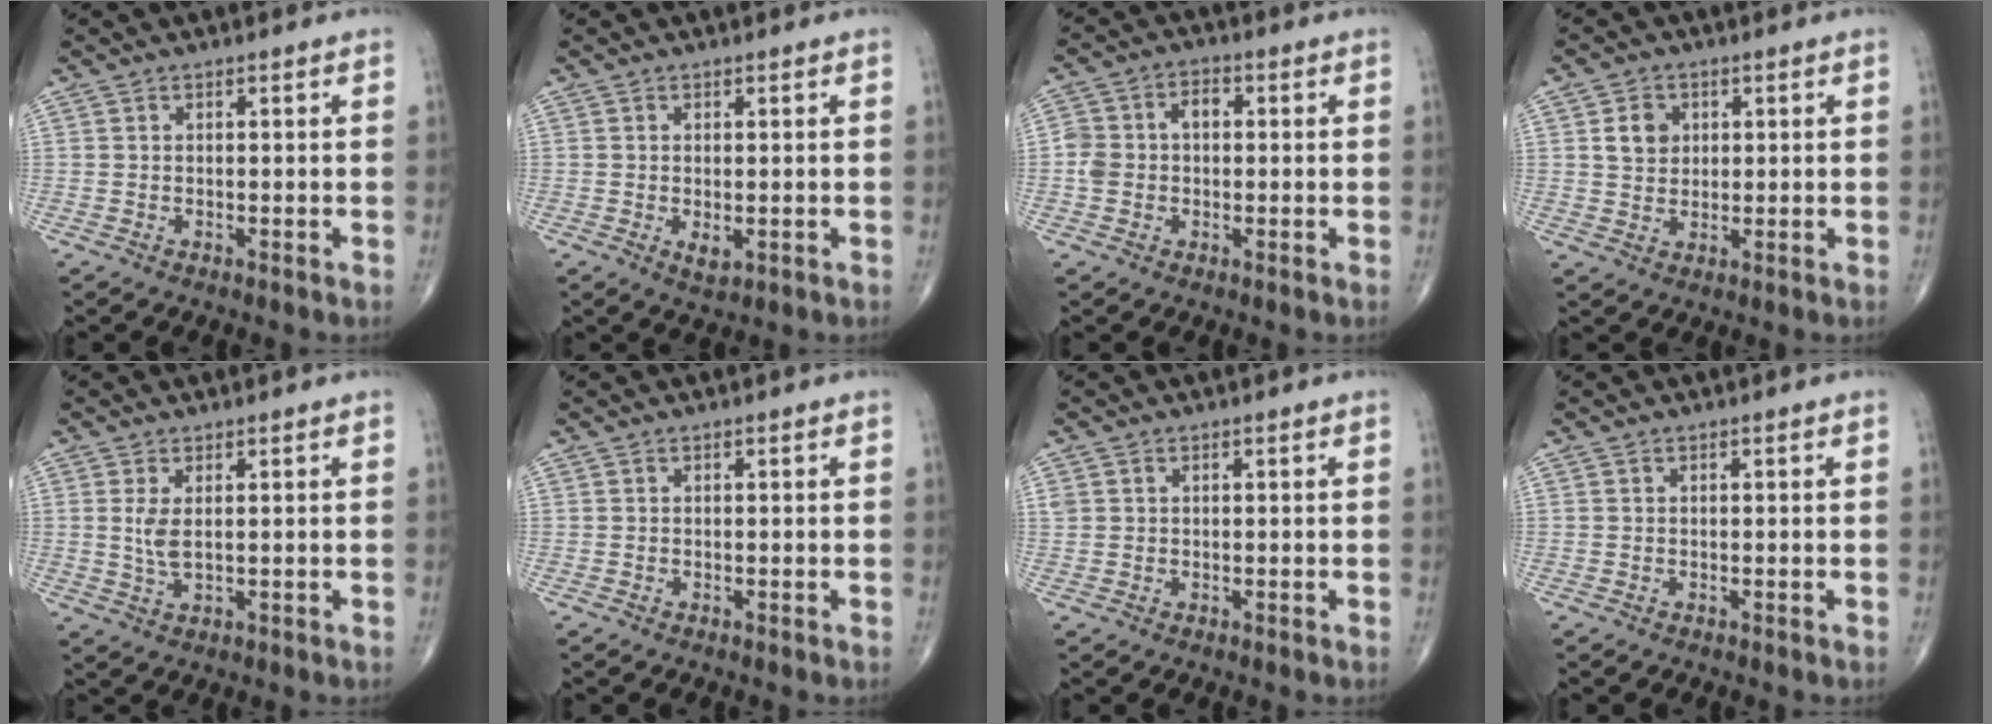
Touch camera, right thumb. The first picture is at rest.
{"total": 2.4, "force": [-0.5, 1.2, 2.0], "torque": [-0.032, -0.006, -0.004]}
{"total": 6.5, "force": [-0.1, 5.0, 4.2], "torque": [-0.077, 0.029, -0.005]}
{"total": 4.9, "force": [1.4, 4.0, 2.4], "torque": [-0.021, -0.005, 0.024]}
{"total": 3.3, "force": [0.6, 1.2, 3.1], "torque": [-0.069, -0.009, 0.019]}
{"total": 0.0}
{"total": 1.5, "force": [0.4, 1.3, 0.6], "torque": [-0.009, 0.006, 0.011]}
{"total": 0.0}